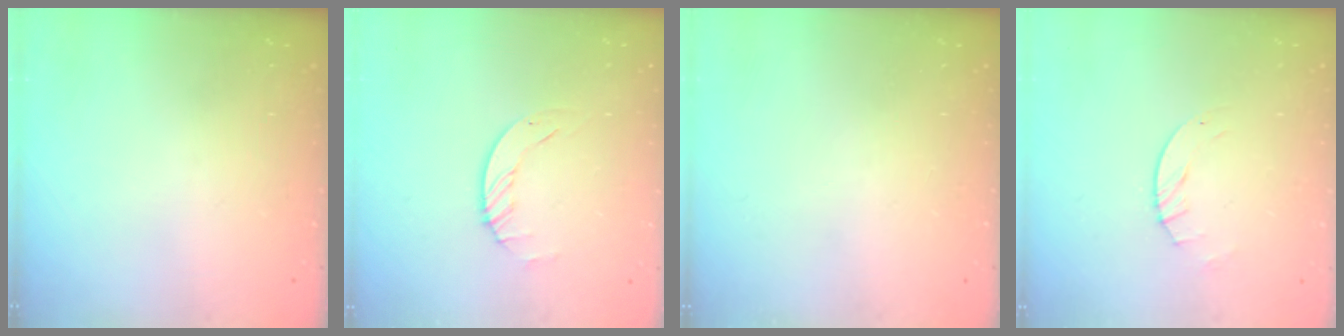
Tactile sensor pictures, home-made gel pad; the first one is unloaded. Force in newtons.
{"total": 2.3, "press": 2.3, "slide": 0.3}
{"total": 0.0}
{"total": 2.8, "press": 2.8, "slide": 0.4}